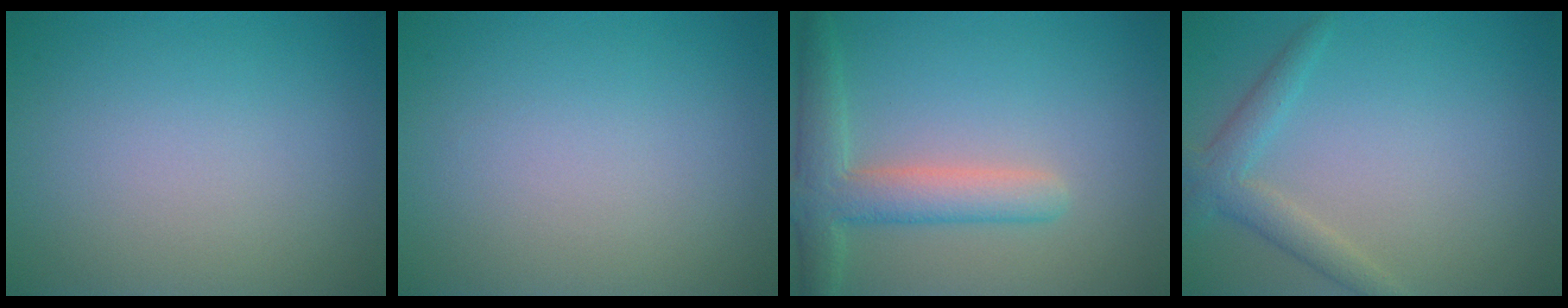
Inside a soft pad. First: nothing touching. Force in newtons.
{"total": 0.0}
{"total": 4.6, "press": 4.6, "slide": 0.4}
{"total": 2.6, "press": 2.5, "slide": 0.1}